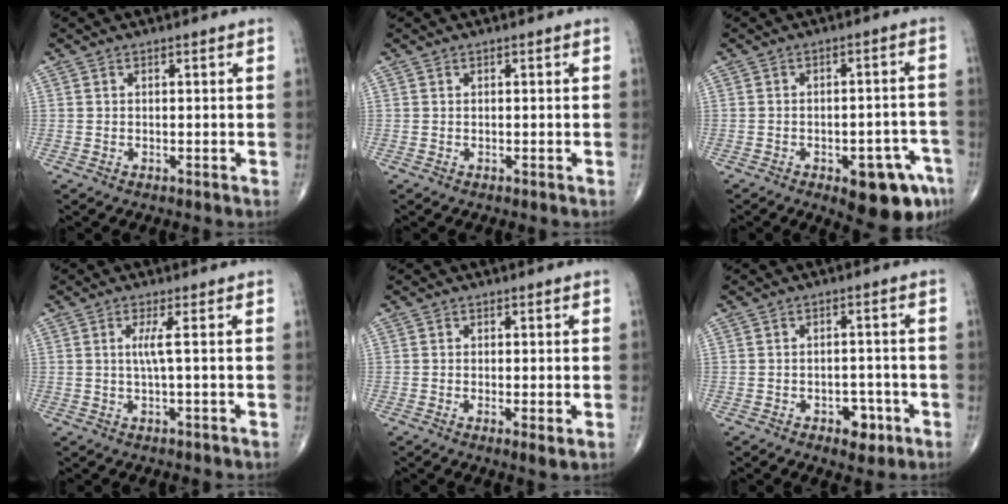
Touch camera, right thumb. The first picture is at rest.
{"total": 0.0}
{"total": 11.7, "force": [-6.1, 4.6, 8.8], "torque": [-0.088, 0.034, -0.071]}
{"total": 2.5, "force": [0.3, -0.6, 2.4], "torque": [-0.067, -0.002, 0.005]}
{"total": 2.1, "force": [-0.5, 0.3, 2.1], "torque": [-0.043, -0.010, -0.010]}
{"total": 4.4, "force": [-2.2, 2.7, 2.7], "torque": [-0.017, 0.013, -0.027]}